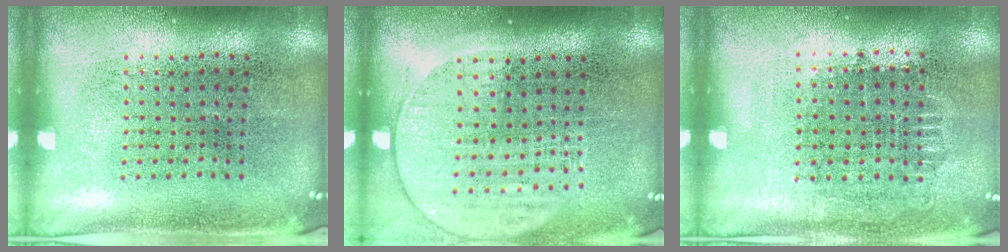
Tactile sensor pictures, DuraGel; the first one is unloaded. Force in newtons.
{"total": 1.6, "press": 1.5, "slide": 0.7}
{"total": 0.7, "press": 0.7, "slide": 0.2}